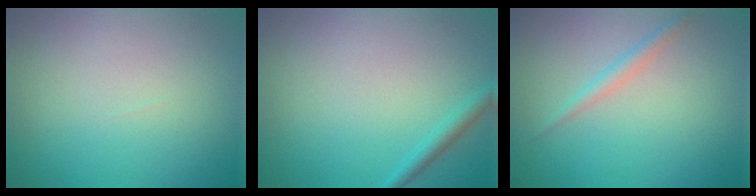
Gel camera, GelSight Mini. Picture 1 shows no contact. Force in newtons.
{"total": 1.4, "press": 1.4, "slide": 0.1}
{"total": 1.2, "press": 1.2, "slide": 0.0}